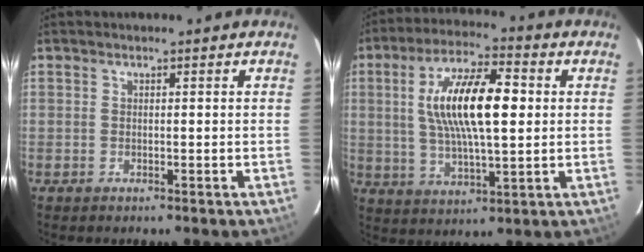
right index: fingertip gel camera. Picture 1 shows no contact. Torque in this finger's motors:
{"motor_torque": [1.16, -0.36, 1.05, 0.21]}